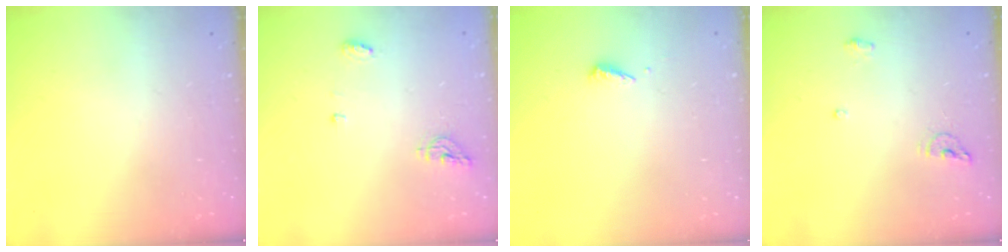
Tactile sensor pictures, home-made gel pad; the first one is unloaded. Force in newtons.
{"total": 9.0, "press": 5.9, "slide": 6.9}
{"total": 2.5, "press": 2.5, "slide": 0.1}
{"total": 6.1, "press": 5.9, "slide": 1.4}